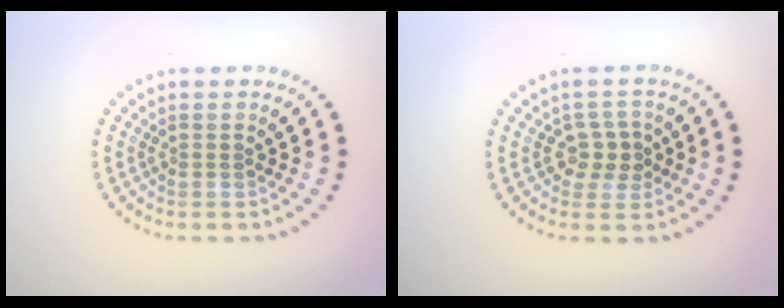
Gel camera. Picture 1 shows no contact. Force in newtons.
{"total": 2.2, "press": 2.1, "slide": 0.8}